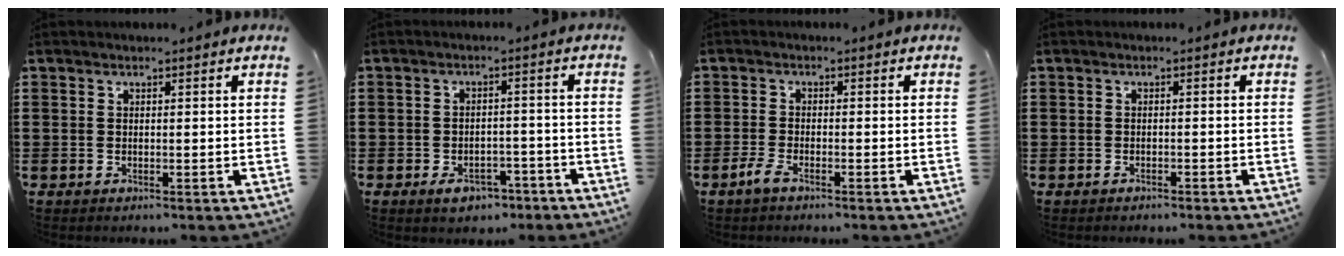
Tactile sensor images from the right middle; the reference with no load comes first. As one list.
[{"total": 3.7, "force": [-3.1, 1.7, 1.3], "torque": [-0.021, 0.007, -0.060]}, {"total": 2.6, "force": [-1.9, 0.7, 1.7], "torque": [-0.050, -0.006, -0.043]}, {"total": 1.0, "force": [-1.0, 0.1, 0.1], "torque": [-0.005, -0.003, -0.020]}]